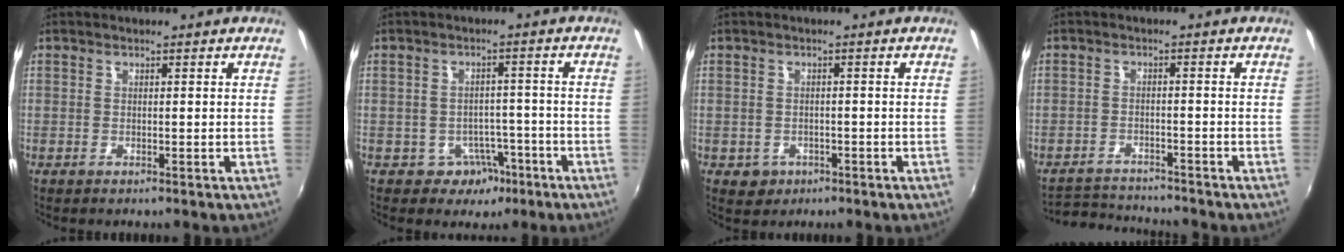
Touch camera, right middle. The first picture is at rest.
{"total": 5.1, "force": [-2.9, 4.0, 1.1], "torque": [-0.031, 0.015, -0.030]}
{"total": 3.3, "force": [-1.3, 2.9, 0.9], "torque": [-0.027, -0.002, -0.013]}
{"total": 6.7, "force": [-6.6, 0.8, 0.7], "torque": [-0.036, 0.003, -0.113]}